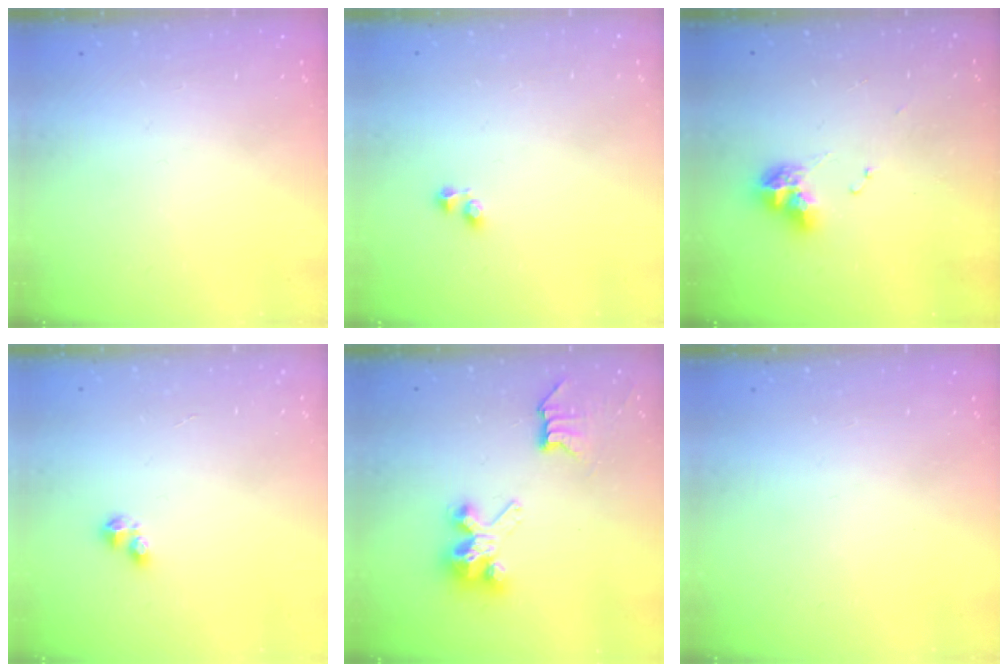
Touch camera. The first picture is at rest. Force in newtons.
{"total": 1.9, "press": 1.9, "slide": 0.5}
{"total": 9.0, "press": 8.9, "slide": 0.9}
{"total": 2.5, "press": 2.5, "slide": 0.4}
{"total": 7.4, "press": 7.4, "slide": 0.0}
{"total": 0.0}